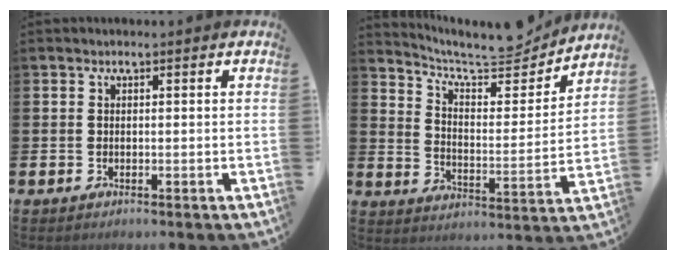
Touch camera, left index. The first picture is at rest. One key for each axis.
{"total": 8.3, "fx": 7.7, "fy": 1.9, "fz": 2.5, "tx": -0.064, "ty": -0.062, "tz": 0.131}